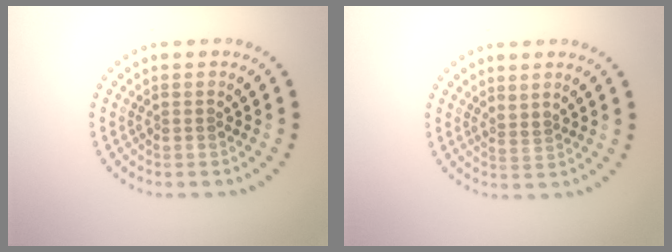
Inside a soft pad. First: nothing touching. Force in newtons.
{"total": 0.7, "press": 0.3, "slide": 0.6}